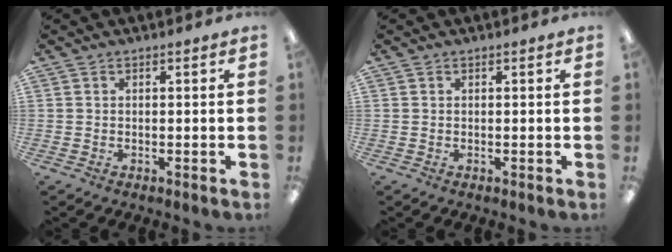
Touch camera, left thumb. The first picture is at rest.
{"total": 0.0}